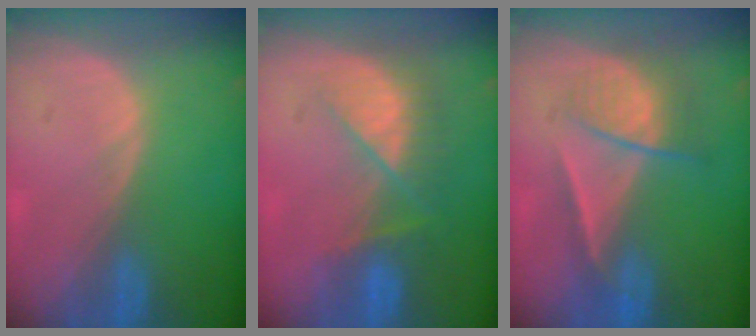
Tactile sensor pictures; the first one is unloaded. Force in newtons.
{"total": 7.8, "press": 7.2, "slide": 3.1}
{"total": 7.2, "press": 6.1, "slide": 3.9}